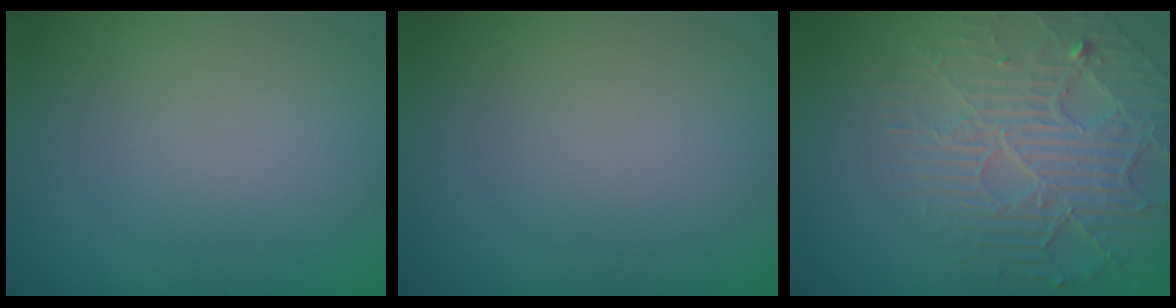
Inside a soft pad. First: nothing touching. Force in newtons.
{"total": 0.0}
{"total": 4.2, "press": 3.9, "slide": 1.7}